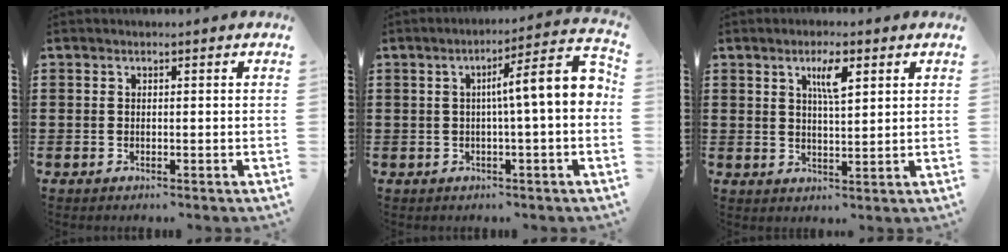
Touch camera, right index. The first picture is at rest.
{"total": 8.6, "force": [0.4, 0.7, 8.6], "torque": [-0.140, -0.006, 0.000]}
{"total": 4.6, "force": [2.2, 1.2, 3.9], "torque": [-0.067, 0.003, 0.031]}